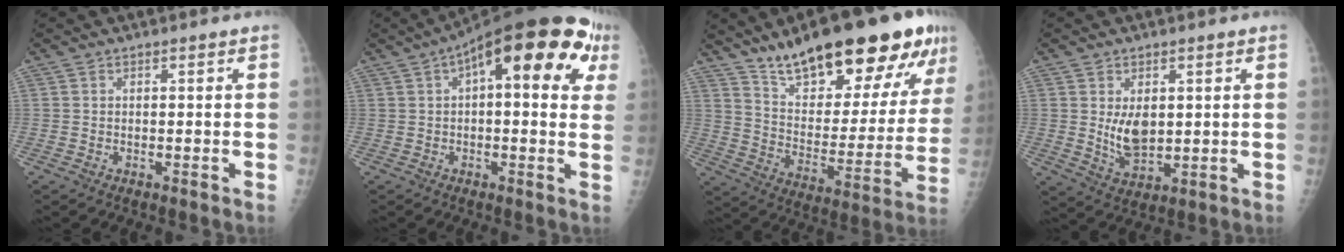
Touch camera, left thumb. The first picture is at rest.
{"total": 20.2, "force": [7.3, 7.9, 17.1], "torque": [-0.226, 0.026, 0.092]}
{"total": 27.3, "force": [18.4, 8.7, 18.2], "torque": [-0.233, -0.066, 0.289]}
{"total": 6.8, "force": [1.1, 4.1, 5.3], "torque": [-0.075, -0.019, 0.032]}